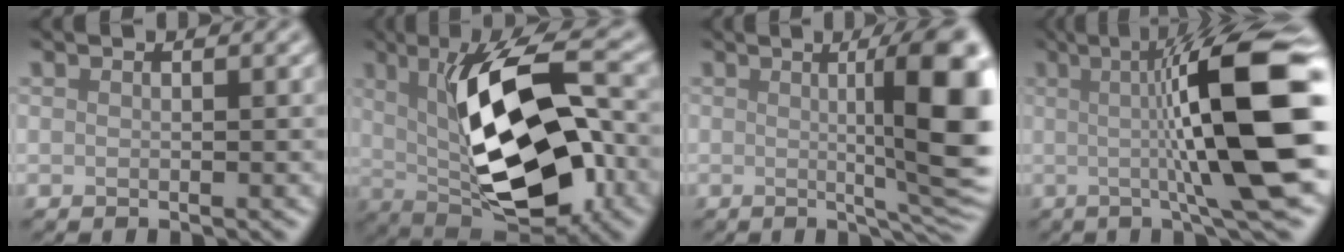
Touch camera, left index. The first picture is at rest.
{"total": 13.2, "force": [0.7, 5.5, 11.9], "torque": [-0.183, 0.004, 0.009]}
{"total": 10.0, "force": [0.9, 2.2, 9.7], "torque": [-0.110, 0.002, 0.015]}
{"total": 12.2, "force": [0.8, 2.1, 12.0], "torque": [-0.152, 0.005, 0.010]}